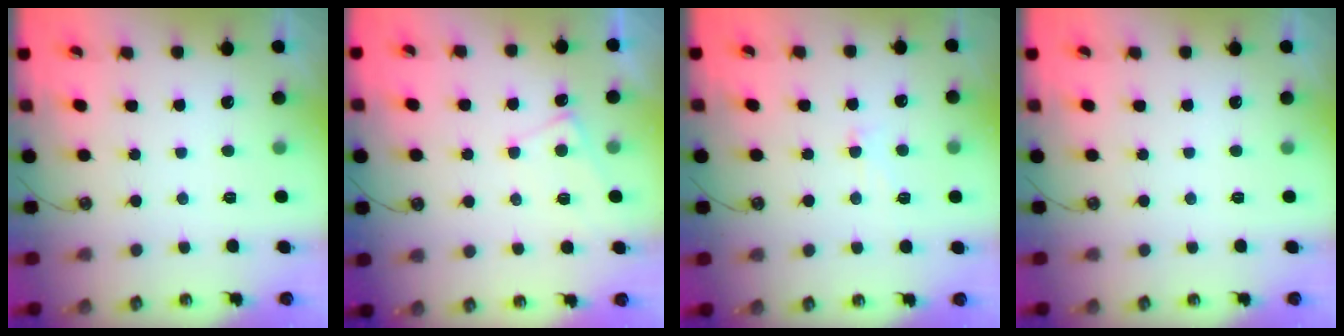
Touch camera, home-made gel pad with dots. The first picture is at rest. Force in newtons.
{"total": 5.0, "press": 5.0, "slide": 0.3}
{"total": 2.4, "press": 2.4, "slide": 0.6}
{"total": 0.0}